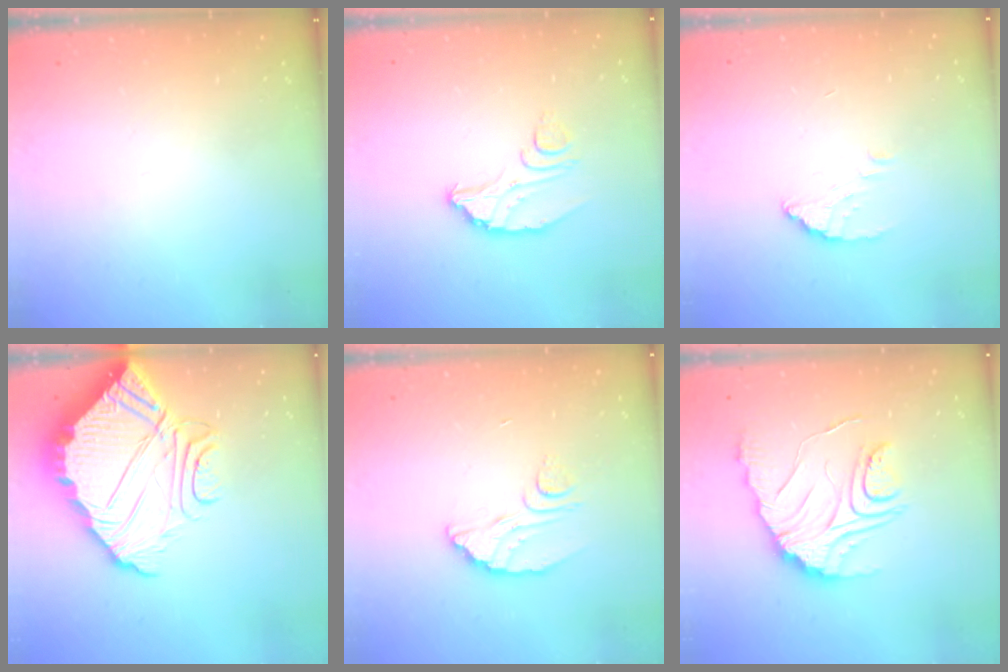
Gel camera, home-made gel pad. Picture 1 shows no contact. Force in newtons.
{"total": 6.5, "press": 6.5, "slide": 0.4}
{"total": 2.0, "press": 2.0, "slide": 0.1}
{"total": 14.5, "press": 14.5, "slide": 1.0}
{"total": 6.0, "press": 6.0, "slide": 0.6}
{"total": 13.3, "press": 13.3, "slide": 0.6}